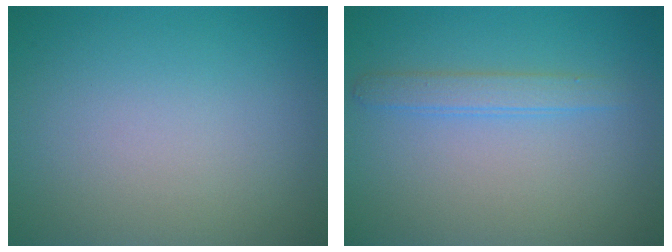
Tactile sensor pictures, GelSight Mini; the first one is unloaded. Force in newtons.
{"total": 1.8, "press": 1.8, "slide": 0.1}